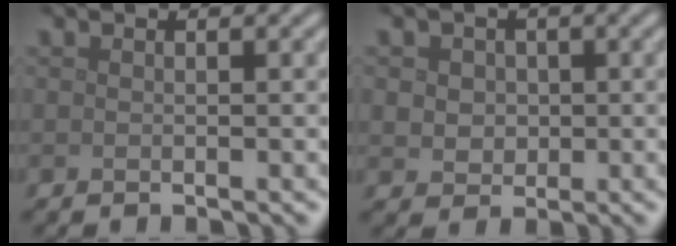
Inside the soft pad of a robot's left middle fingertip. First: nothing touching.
{"total": 3.2, "force": [0.7, 2.7, 1.5], "torque": [-0.025, 0.007, 0.008]}